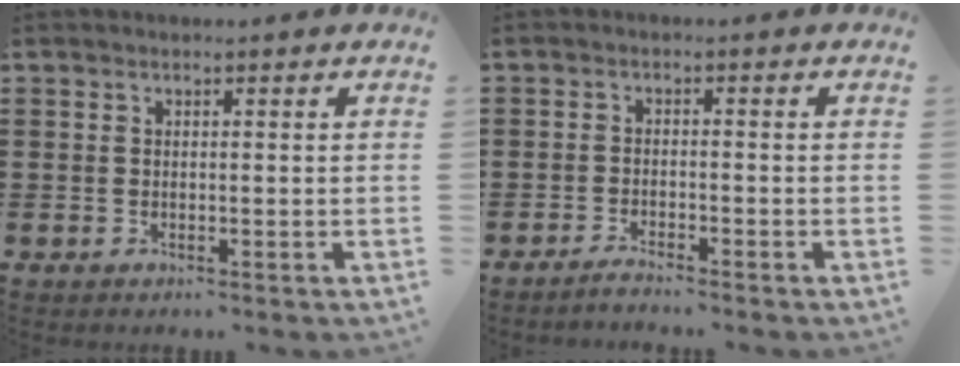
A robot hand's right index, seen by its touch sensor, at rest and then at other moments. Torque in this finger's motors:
{"motor_torque": [0.19, 1.94, -0.03, -0.01]}